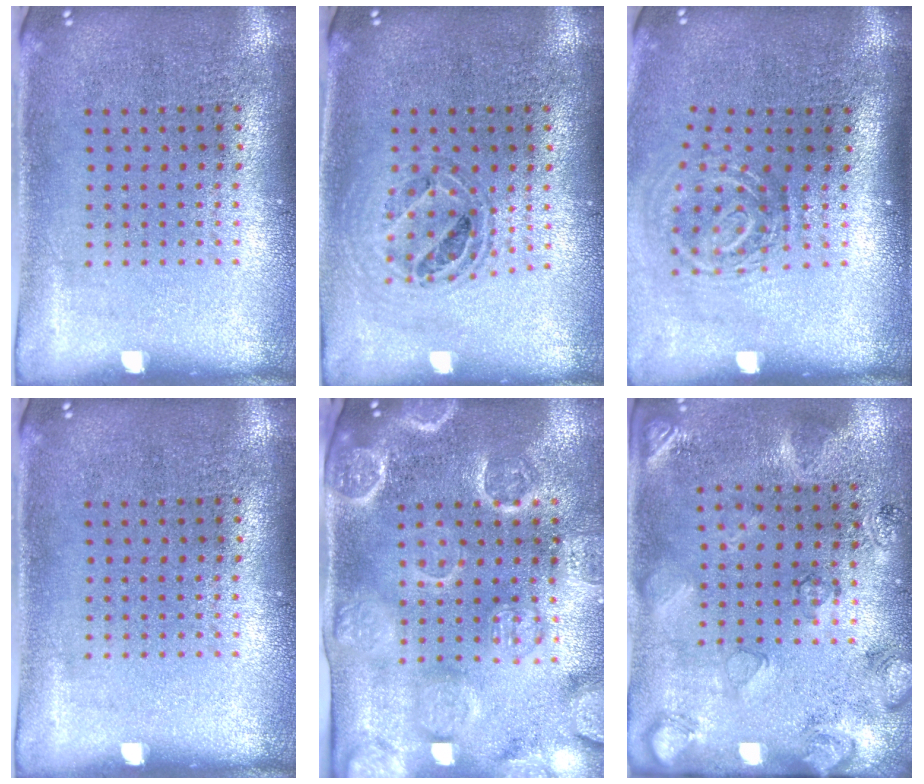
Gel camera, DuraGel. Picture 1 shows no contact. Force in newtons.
{"total": 0.8, "press": 0.8, "slide": 0.1}
{"total": 1.9, "press": 1.2, "slide": 1.4}
{"total": 0.0}
{"total": 3.9, "press": 3.6, "slide": 1.5}
{"total": 2.6, "press": 1.7, "slide": 2.0}